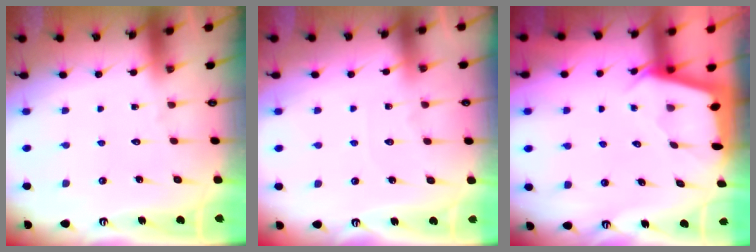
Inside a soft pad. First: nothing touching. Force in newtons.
{"total": 4.7, "press": 4.7, "slide": 0.6}
{"total": 2.2, "press": 2.2, "slide": 0.3}